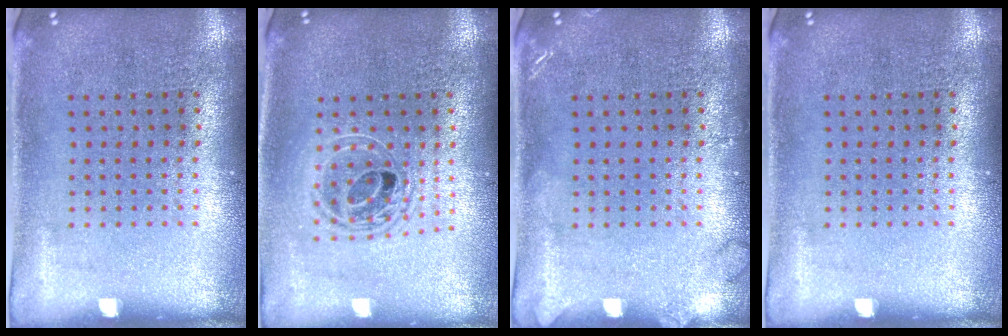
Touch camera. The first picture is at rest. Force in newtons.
{"total": 1.6, "press": 1.4, "slide": 0.9}
{"total": 1.2, "press": 1.1, "slide": 0.2}
{"total": 0.0}